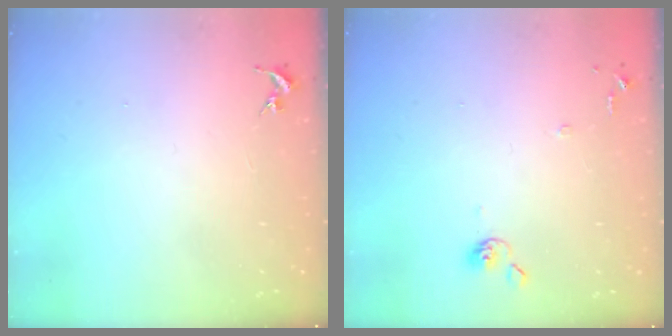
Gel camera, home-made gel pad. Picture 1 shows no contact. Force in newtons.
{"total": 6.6, "press": 6.6, "slide": 0.6}